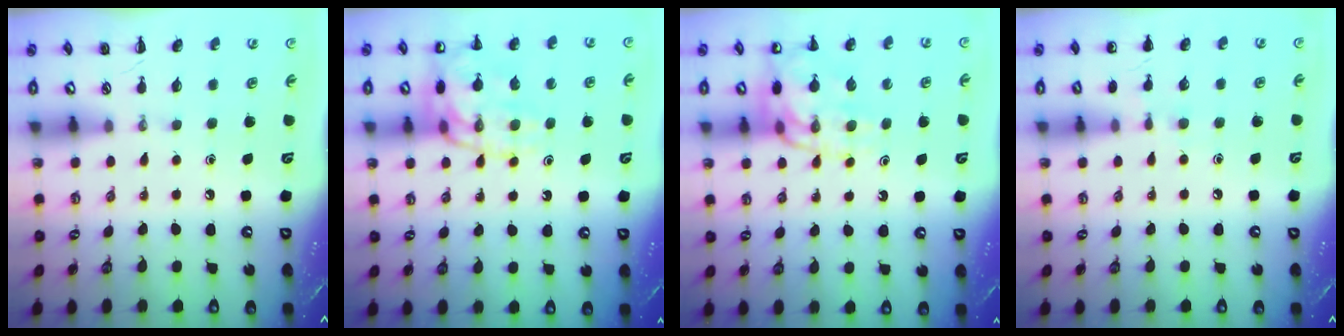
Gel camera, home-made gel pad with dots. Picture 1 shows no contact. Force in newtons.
{"total": 15.8, "press": 15.6, "slide": 2.1}
{"total": 13.3, "press": 13.1, "slide": 2.5}
{"total": 5.1, "press": 4.9, "slide": 1.7}